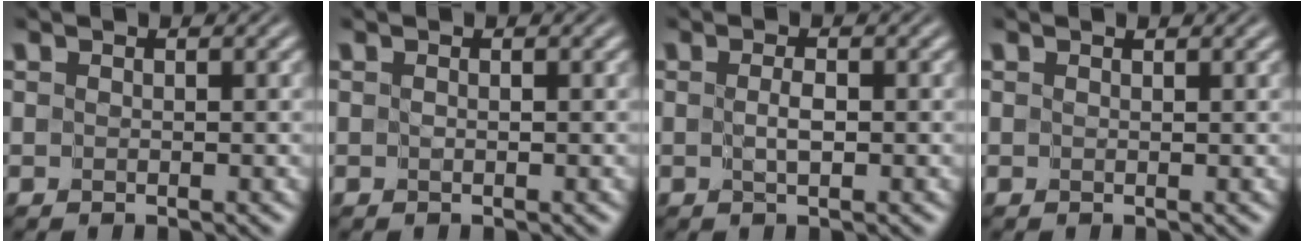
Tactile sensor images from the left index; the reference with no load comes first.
{"total": 0.0}
{"total": 1.0, "force": [-0.2, 0.1, 1.0], "torque": [-0.019, -0.001, -0.003]}
{"total": 0.6, "force": [0.5, 0.0, 0.4], "torque": [-0.004, -0.001, 0.008]}